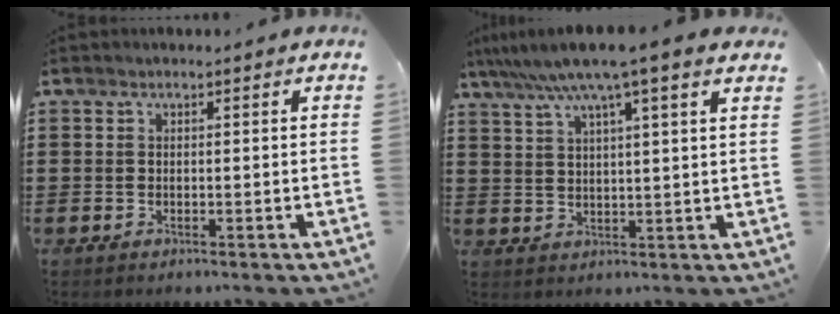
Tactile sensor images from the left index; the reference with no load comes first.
{"total": 7.2, "force": [5.3, -0.1, 4.9], "torque": [-0.109, -0.016, 0.090]}